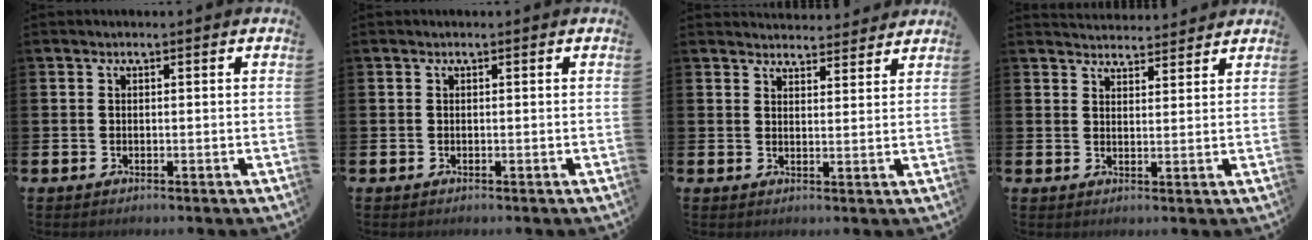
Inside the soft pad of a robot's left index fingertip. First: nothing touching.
{"total": 0.0}
{"total": 3.8, "force": [3.7, 0.6, -0.2], "torque": [0.011, -0.026, 0.066]}
{"total": 3.6, "force": [3.5, 0.6, -0.1], "torque": [-0.004, -0.019, 0.065]}